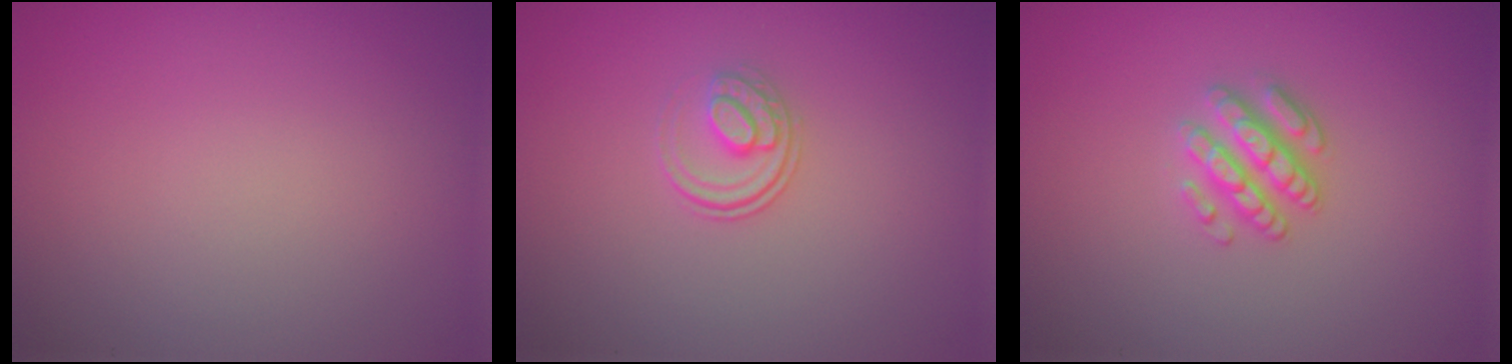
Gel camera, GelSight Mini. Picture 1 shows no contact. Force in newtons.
{"total": 2.0, "press": 1.4, "slide": 1.3}
{"total": 3.0, "press": 2.6, "slide": 1.5}